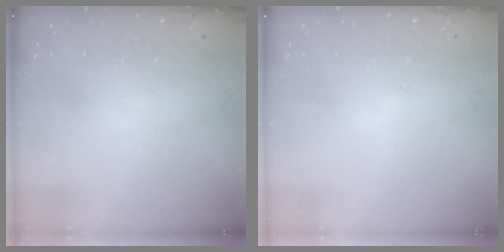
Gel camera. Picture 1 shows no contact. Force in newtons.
{"total": 0.0}